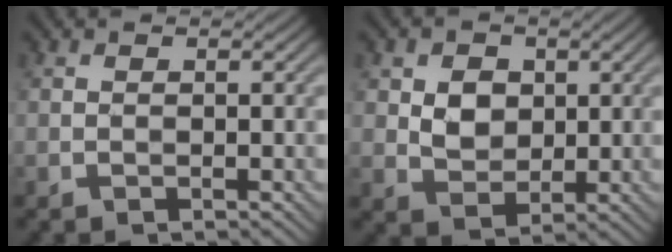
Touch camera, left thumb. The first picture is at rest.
{"total": 4.0, "force": [0.9, 3.4, 2.0], "torque": [-0.047, -0.002, 0.012]}